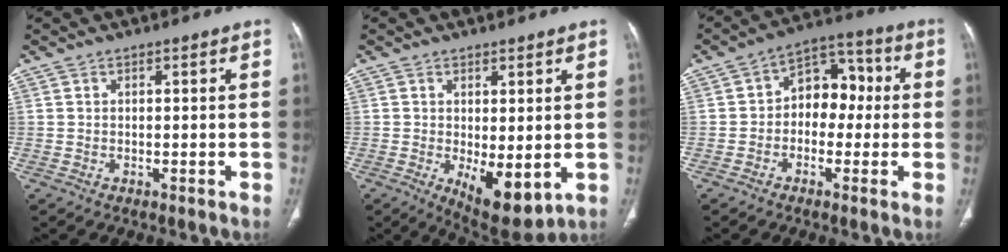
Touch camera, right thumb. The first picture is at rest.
{"total": 8.8, "force": [-1.4, 3.7, 7.8], "torque": [-0.110, -0.024, -0.007]}
{"total": 9.9, "force": [-0.2, 7.1, 6.9], "torque": [-0.058, 0.039, -0.017]}